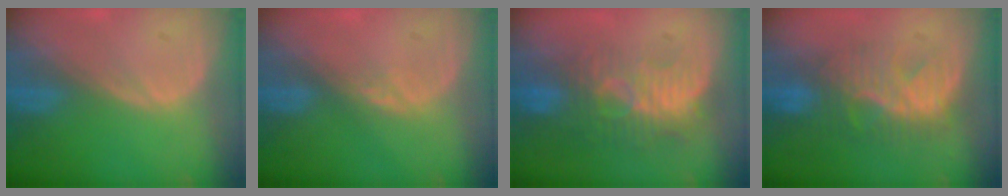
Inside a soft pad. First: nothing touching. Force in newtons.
{"total": 1.5, "press": 1.3, "slide": 0.8}
{"total": 9.0, "press": 8.2, "slide": 3.7}
{"total": 8.1, "press": 8.0, "slide": 1.3}